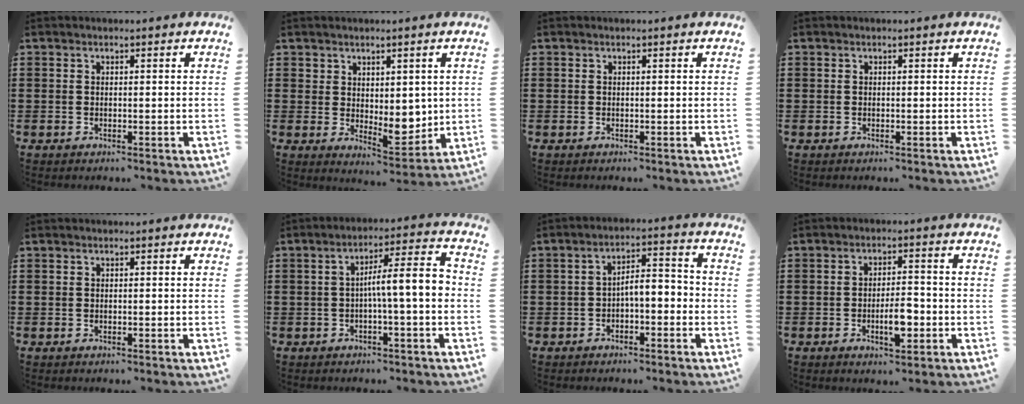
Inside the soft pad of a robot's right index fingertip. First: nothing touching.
{"total": 5.9, "force": [2.1, 4.0, 3.8], "torque": [-0.055, -0.014, 0.039]}
{"total": 0.0}
{"total": 0.0}
{"total": 0.0}
{"total": 7.3, "force": [-0.8, 0.9, 7.2], "torque": [-0.121, 0.001, -0.019]}
{"total": 3.5, "force": [-2.0, 1.4, 2.6], "torque": [-0.049, 0.010, -0.042]}
{"total": 5.3, "force": [-1.8, 2.0, 4.7], "torque": [-0.092, 0.001, -0.034]}